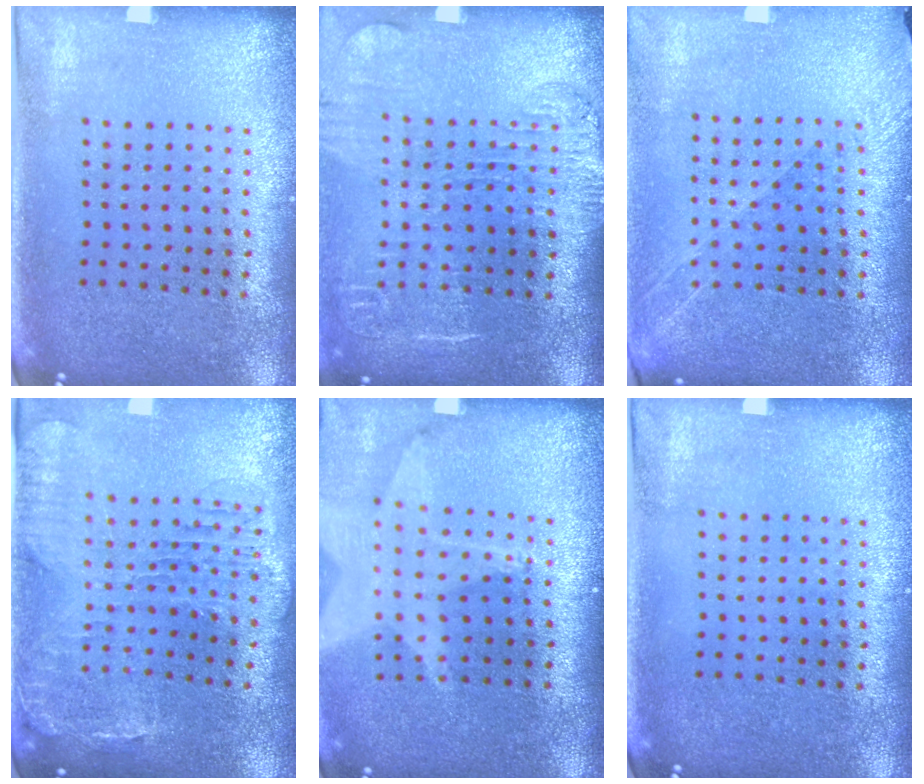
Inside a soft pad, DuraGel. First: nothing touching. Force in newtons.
{"total": 1.8, "press": 1.5, "slide": 1.0}
{"total": 1.3, "press": 1.2, "slide": 0.6}
{"total": 1.5, "press": 1.4, "slide": 0.4}
{"total": 1.7, "press": 1.5, "slide": 0.7}
{"total": 0.0}